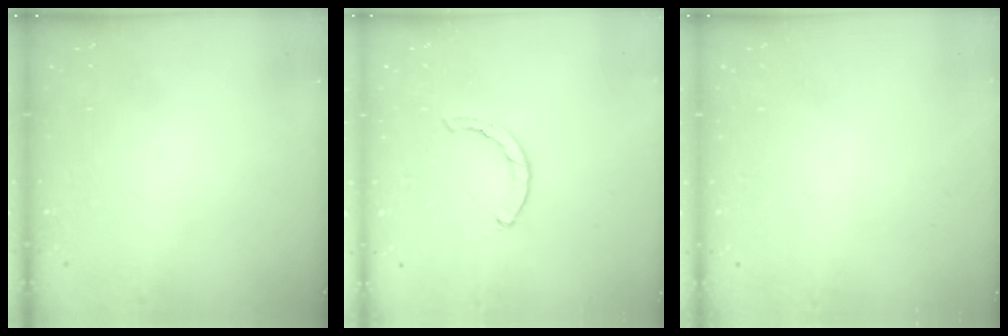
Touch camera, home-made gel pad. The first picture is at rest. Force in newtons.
{"total": 0.7, "press": 0.6, "slide": 0.2}
{"total": 2.5, "press": 2.5, "slide": 0.2}